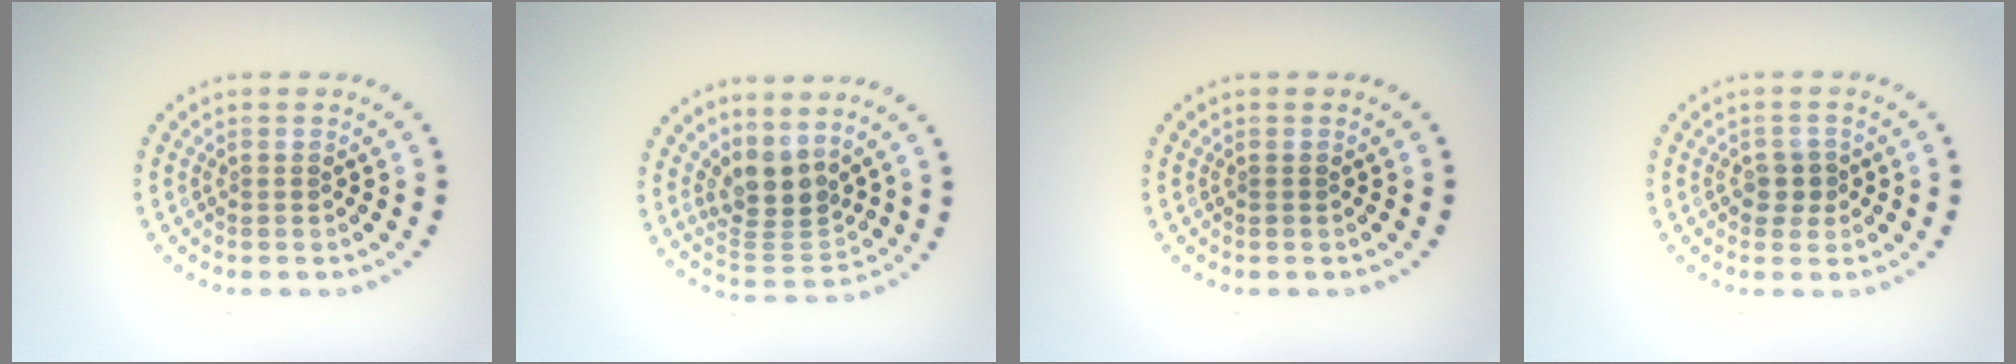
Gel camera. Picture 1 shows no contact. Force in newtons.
{"total": 3.7, "press": 3.0, "slide": 2.1}
{"total": 0.0}
{"total": 1.4, "press": 1.3, "slide": 0.6}